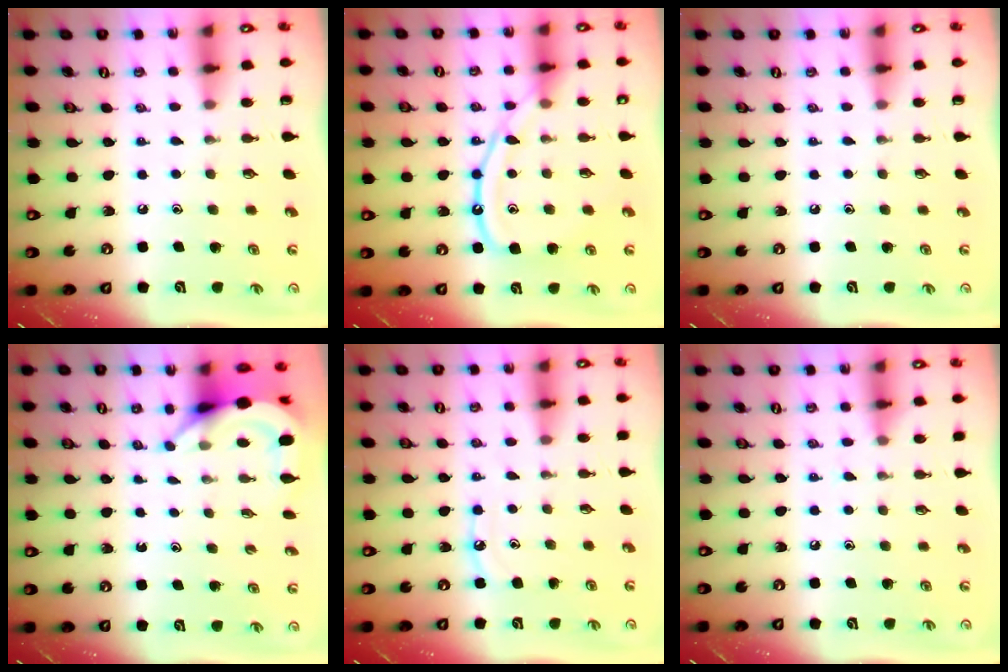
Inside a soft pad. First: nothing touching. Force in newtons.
{"total": 12.0, "press": 11.9, "slide": 1.3}
{"total": 0.0}
{"total": 6.5, "press": 6.5, "slide": 0.6}
{"total": 6.8, "press": 6.8, "slide": 0.5}
{"total": 5.0, "press": 5.0, "slide": 0.7}